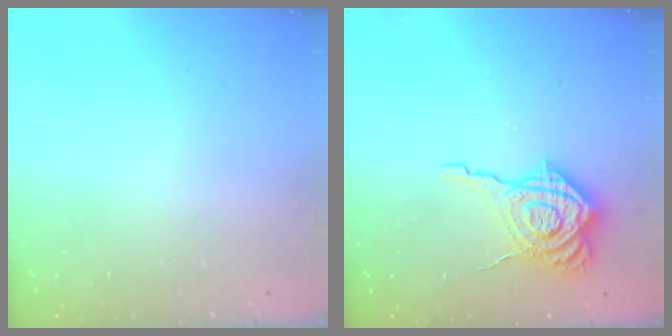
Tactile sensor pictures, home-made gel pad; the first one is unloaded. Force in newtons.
{"total": 13.1, "press": 13.1, "slide": 0.9}